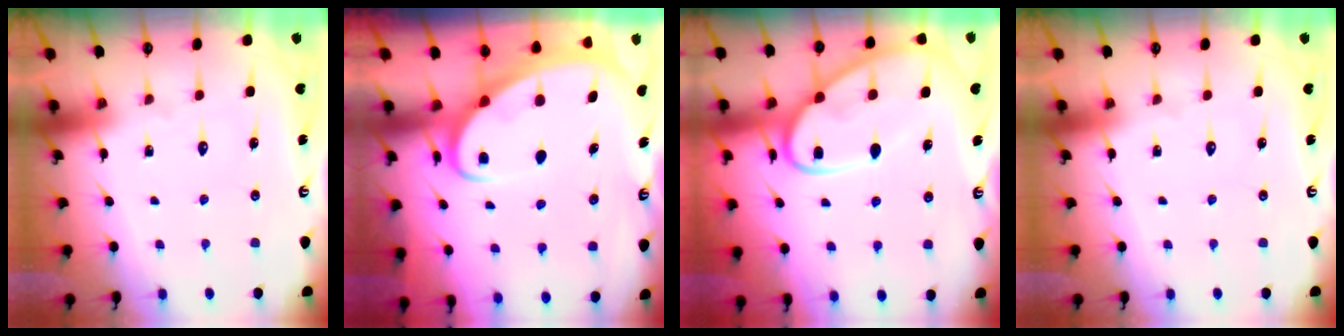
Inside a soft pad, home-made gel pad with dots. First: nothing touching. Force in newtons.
{"total": 3.8, "press": 3.8, "slide": 0.3}
{"total": 12.9, "press": 12.9, "slide": 1.1}
{"total": 0.0}